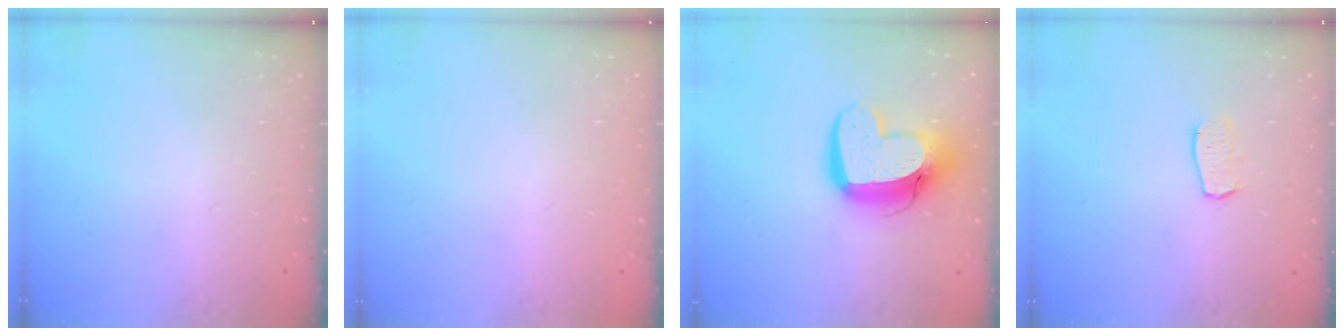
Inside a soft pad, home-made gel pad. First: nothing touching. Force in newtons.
{"total": 0.0}
{"total": 15.5, "press": 15.5, "slide": 1.2}
{"total": 5.8, "press": 5.8, "slide": 0.4}